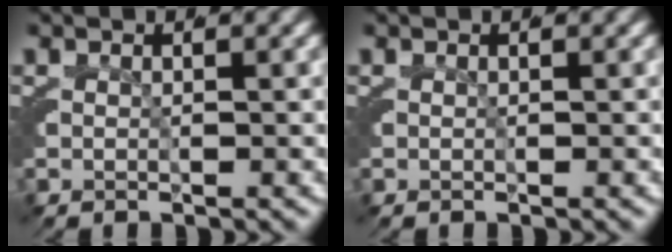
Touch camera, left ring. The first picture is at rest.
{"total": 0.0}